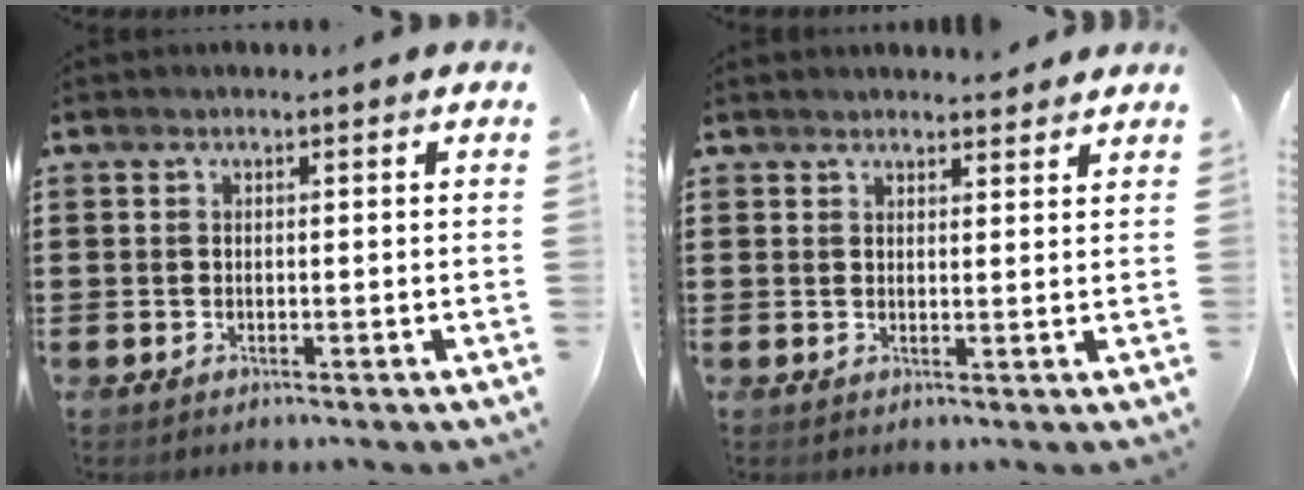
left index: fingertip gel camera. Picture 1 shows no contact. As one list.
[{"total": 1.9, "force": [1.9, 0.2, -0.1], "torque": [-0.003, -0.001, 0.038]}]